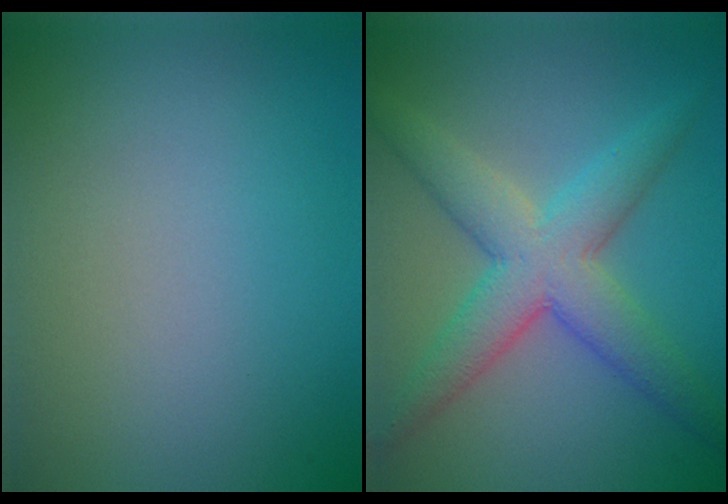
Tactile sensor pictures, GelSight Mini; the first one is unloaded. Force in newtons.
{"total": 6.3, "press": 6.3, "slide": 0.2}